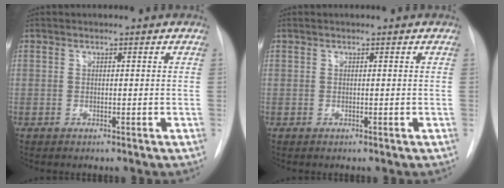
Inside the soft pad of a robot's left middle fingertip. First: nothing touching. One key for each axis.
{"total": 0.0}